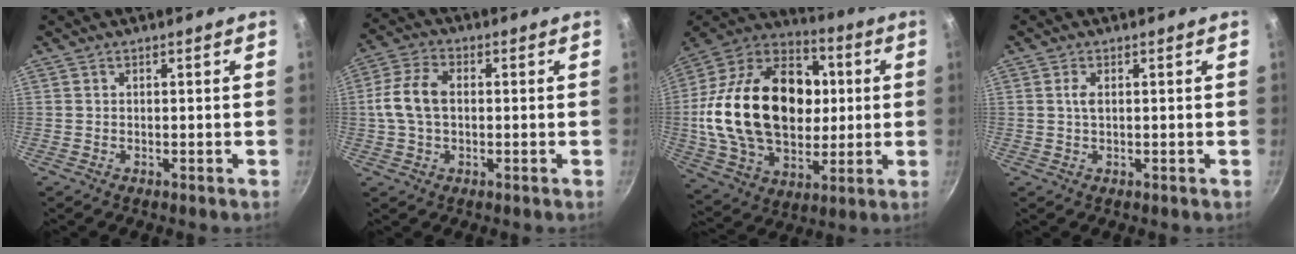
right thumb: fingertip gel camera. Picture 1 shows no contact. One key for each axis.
{"total": 8.6, "fx": 0.3, "fy": 5.5, "fz": 6.6, "tx": -0.132, "ty": 0.022, "tz": -0.002}
{"total": 32.1, "fx": 2.3, "fy": 22.1, "fz": 23.3, "tx": -0.392, "ty": 0.025, "tz": 0.037}
{"total": 1.7, "fx": 0.4, "fy": 0.8, "fz": 1.5, "tx": -0.030, "ty": 0.002, "tz": 0.008}